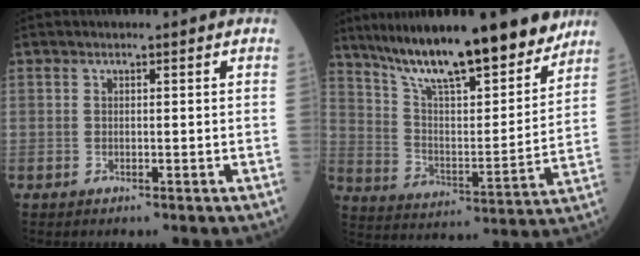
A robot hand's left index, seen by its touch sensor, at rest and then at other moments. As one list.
[{"total": 20.8, "force": [16.8, 3.5, 11.7], "torque": [-0.191, -0.009, 0.270]}]